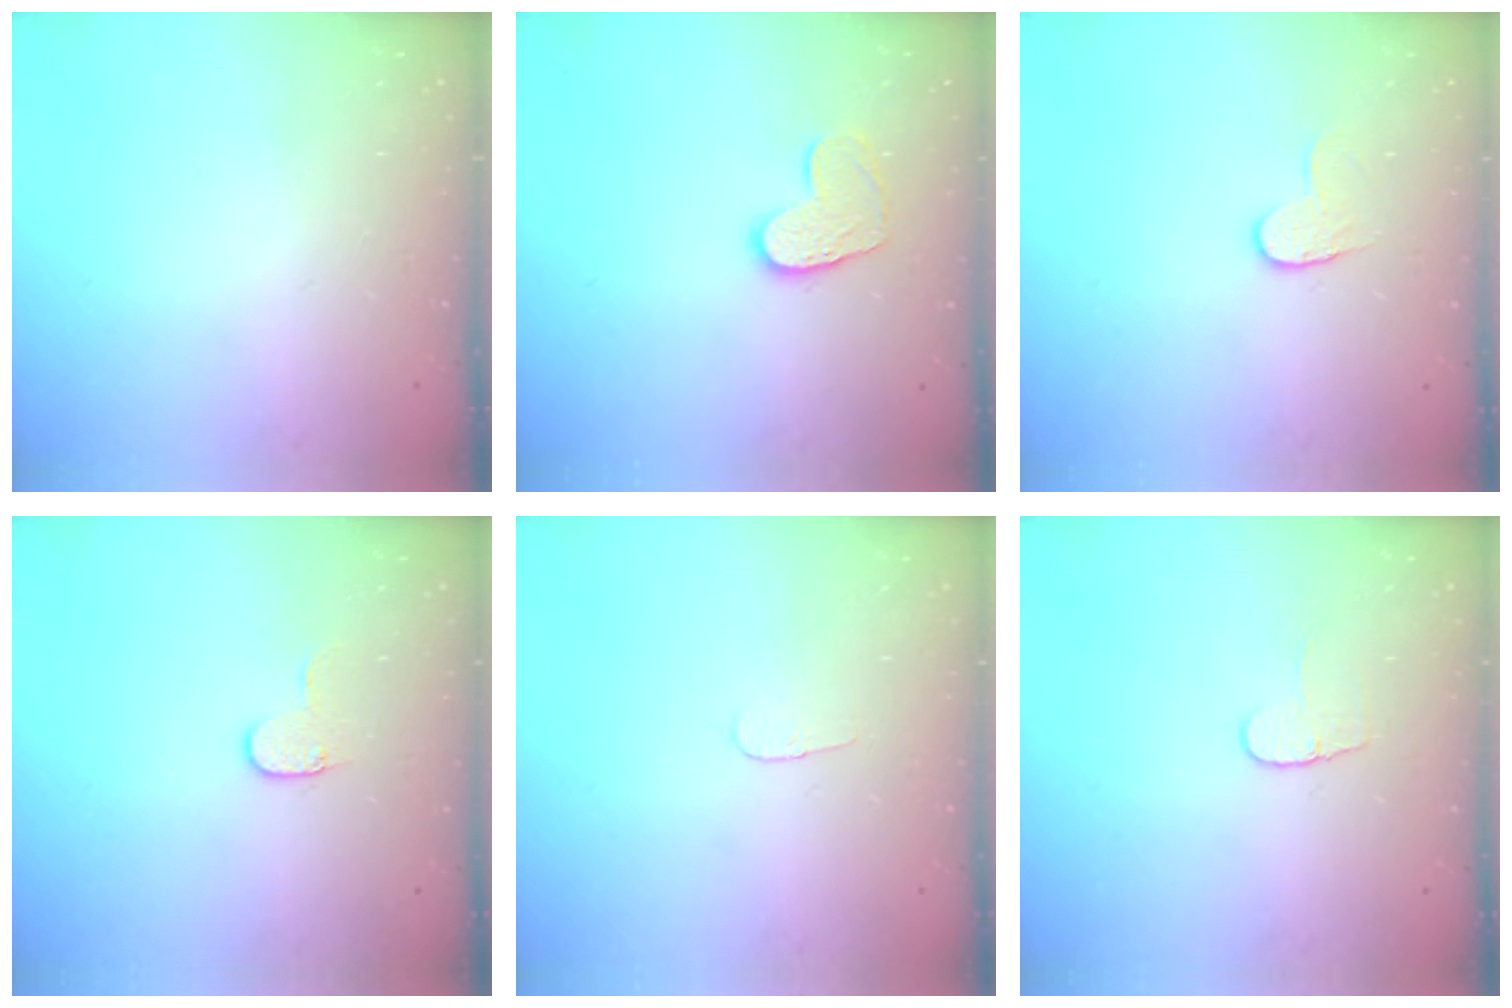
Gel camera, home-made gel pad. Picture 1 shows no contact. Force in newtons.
{"total": 9.5, "press": 9.5, "slide": 0.7}
{"total": 4.5, "press": 4.5, "slide": 0.5}
{"total": 5.5, "press": 5.5, "slide": 0.5}
{"total": 2.8, "press": 2.8, "slide": 0.3}
{"total": 4.8, "press": 4.8, "slide": 0.4}